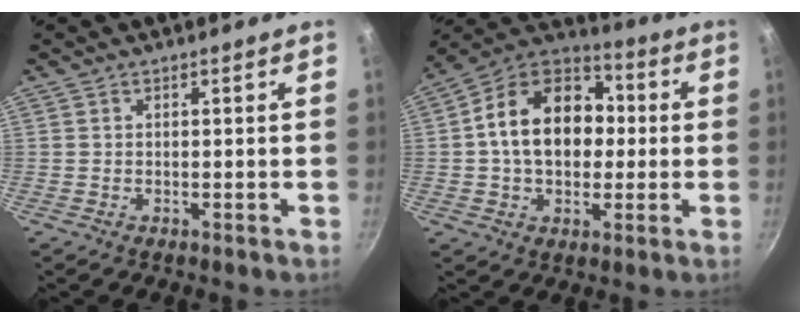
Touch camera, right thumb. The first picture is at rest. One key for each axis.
{"total": 18.5, "fx": 1.0, "fy": 13.4, "fz": 12.8, "tx": -0.183, "ty": 0.034, "tz": 0.000}